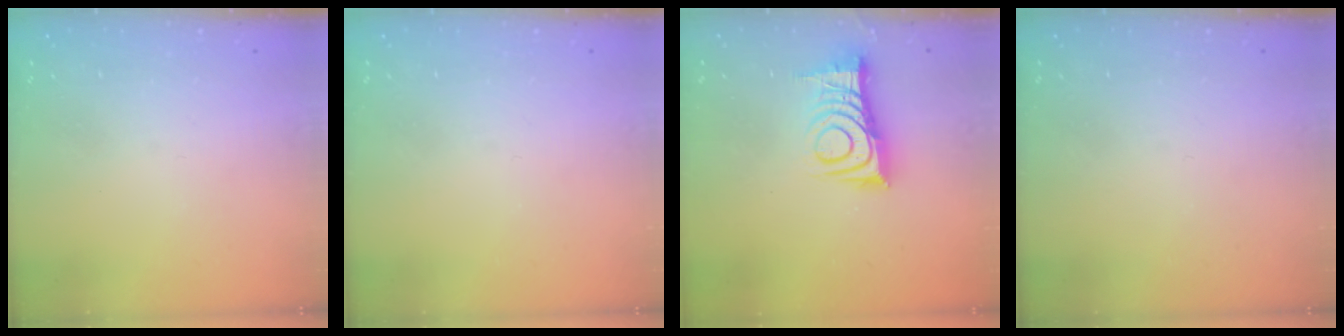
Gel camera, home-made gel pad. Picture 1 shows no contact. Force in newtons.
{"total": 0.0}
{"total": 12.2, "press": 12.1, "slide": 0.9}
{"total": 0.0}